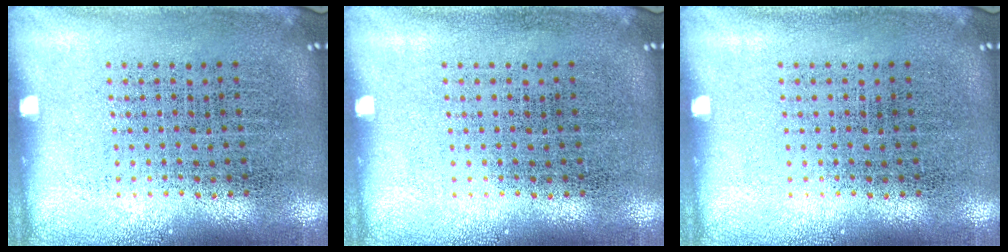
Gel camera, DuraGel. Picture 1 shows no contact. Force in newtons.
{"total": 0.0}
{"total": 0.0}